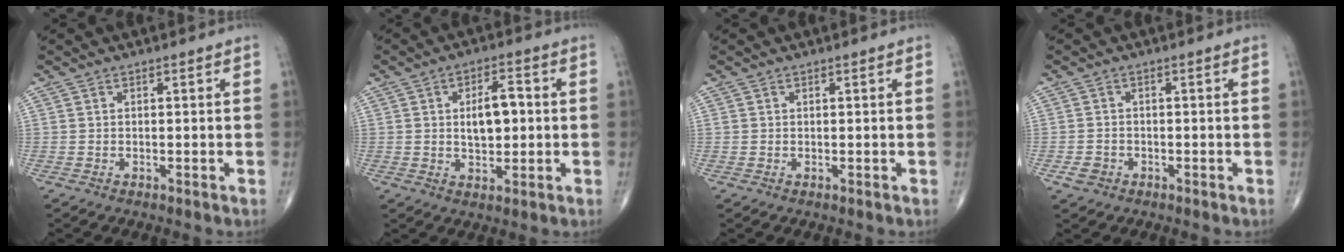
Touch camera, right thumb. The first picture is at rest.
{"total": 7.1, "force": [0.5, 3.7, 6.1], "torque": [-0.084, 0.008, 0.008]}
{"total": 0.0}
{"total": 2.1, "force": [-1.0, 1.7, 0.7], "torque": [-0.008, 0.008, -0.016]}